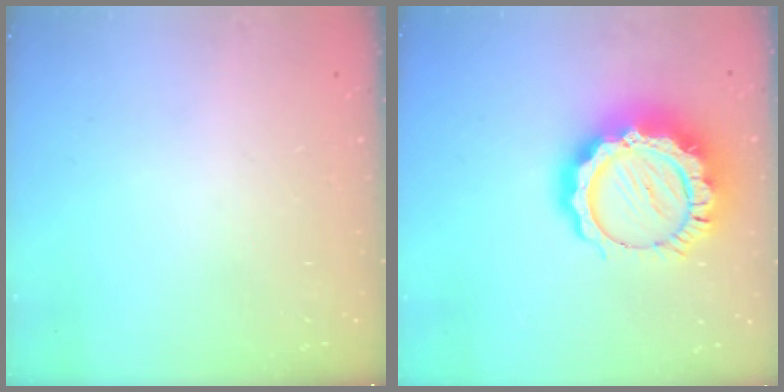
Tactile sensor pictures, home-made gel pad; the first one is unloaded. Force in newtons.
{"total": 18.2, "press": 18.1, "slide": 1.7}